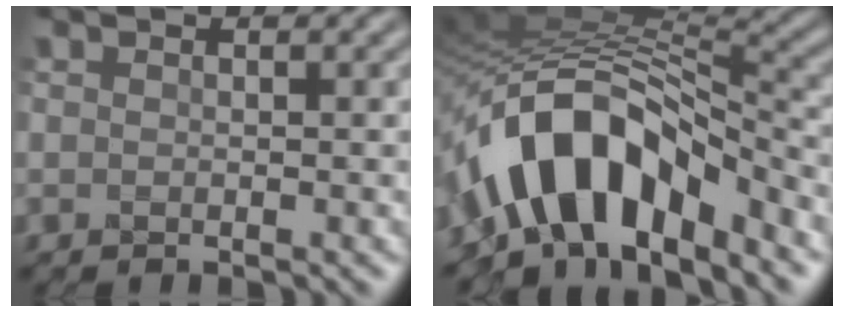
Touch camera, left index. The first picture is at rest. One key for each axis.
{"total": 10.7, "fx": -5.2, "fy": 5.2, "fz": 7.7, "tx": -0.121, "ty": 0.014, "tz": -0.094}